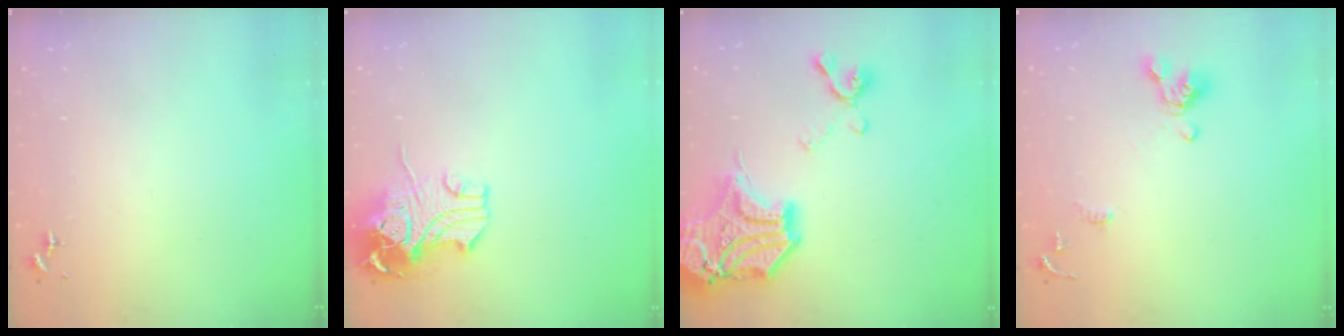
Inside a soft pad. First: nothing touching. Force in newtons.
{"total": 12.2, "press": 12.0, "slide": 2.1}
{"total": 22.5, "press": 22.3, "slide": 2.7}
{"total": 11.3, "press": 11.2, "slide": 1.3}